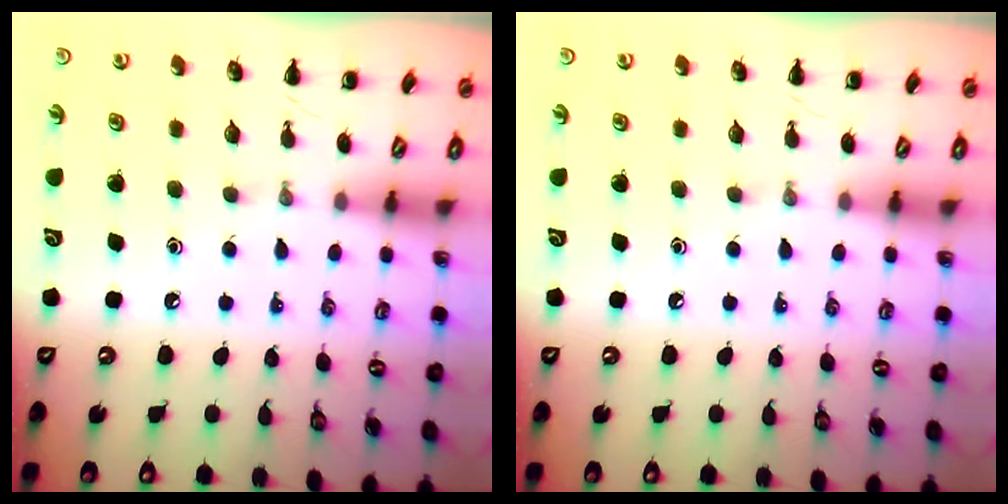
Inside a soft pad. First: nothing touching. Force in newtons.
{"total": 0.0}